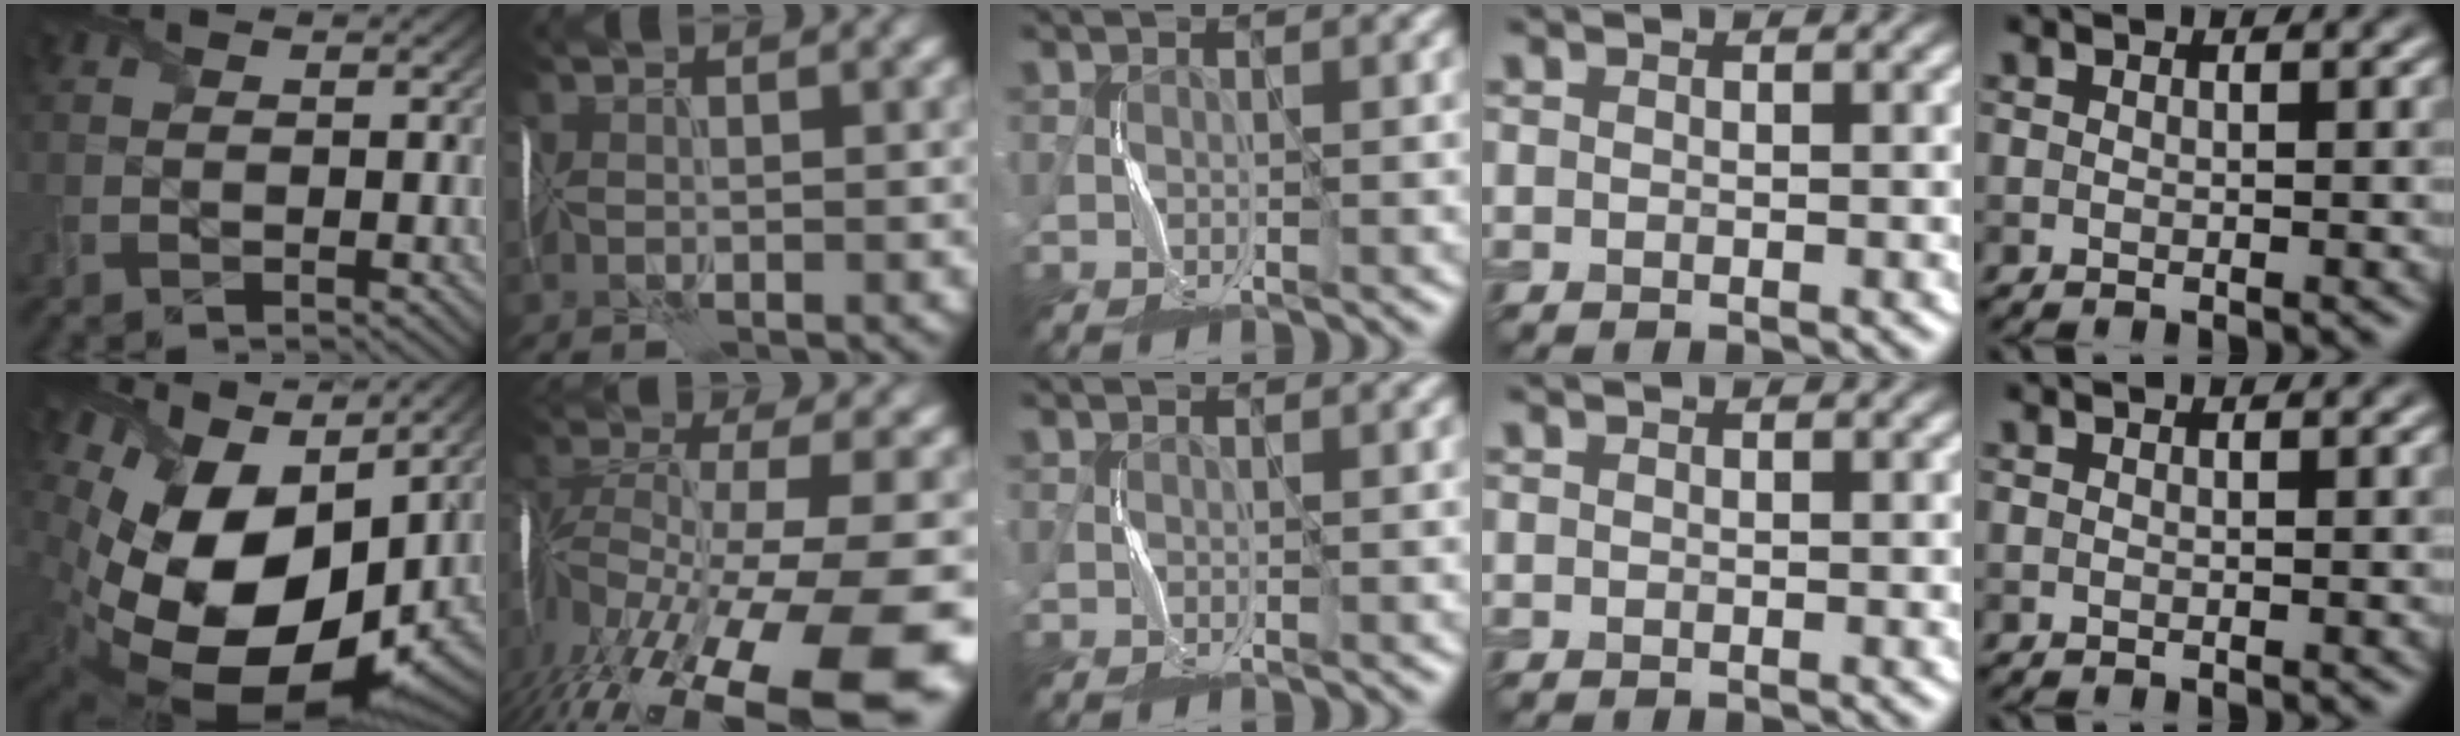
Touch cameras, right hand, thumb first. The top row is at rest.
{"thumb": {"total": 19.8, "force": [2.0, 12.5, 15.3], "torque": [-0.318, -0.038, 0.064]}, "index": {"total": 15.7, "force": [-8.2, 5.8, 12.1], "torque": [-0.234, -0.046, -0.108]}}